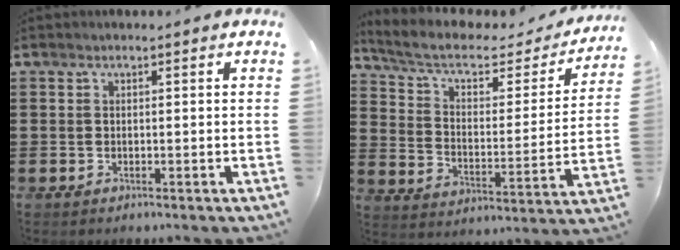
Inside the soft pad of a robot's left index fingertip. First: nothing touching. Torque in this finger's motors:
{"motor_torque": [1.10, -1.04, 0.20, 0.05]}